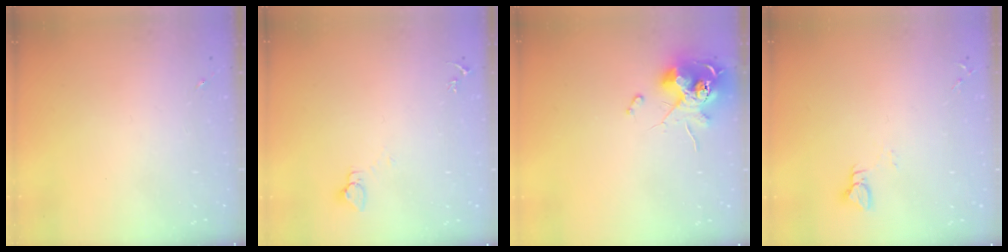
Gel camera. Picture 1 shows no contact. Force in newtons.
{"total": 2.7, "press": 2.7, "slide": 0.1}
{"total": 12.4, "press": 12.3, "slide": 1.1}
{"total": 3.0, "press": 3.0, "slide": 0.3}